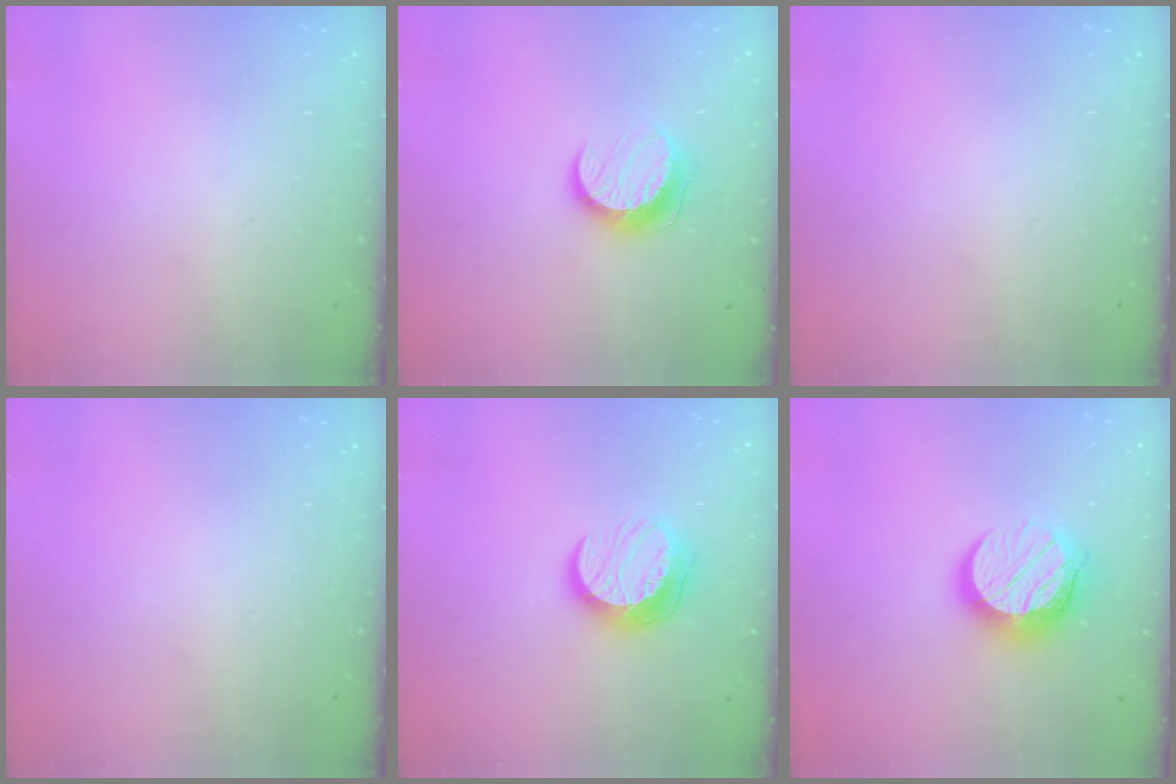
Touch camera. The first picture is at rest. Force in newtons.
{"total": 9.9, "press": 9.9, "slide": 0.2}
{"total": 0.0}
{"total": 0.0}
{"total": 11.5, "press": 11.5, "slide": 0.6}
{"total": 12.4, "press": 12.3, "slide": 1.3}